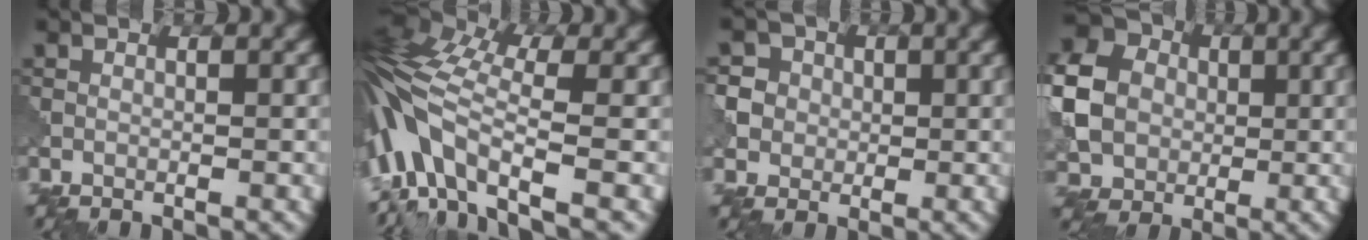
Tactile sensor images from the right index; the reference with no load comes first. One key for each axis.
{"total": 9.8, "fx": -2.6, "fy": 4.3, "fz": 8.4, "tx": -0.188, "ty": 0.016, "tz": -0.056}
{"total": 4.7, "fx": 0.7, "fy": 4.5, "fz": 0.8, "tx": -0.033, "ty": 0.023, "tz": 0.006}
{"total": 6.6, "fx": -0.1, "fy": 5.9, "fz": 2.8, "tx": -0.096, "ty": 0.007, "tz": 0.003}